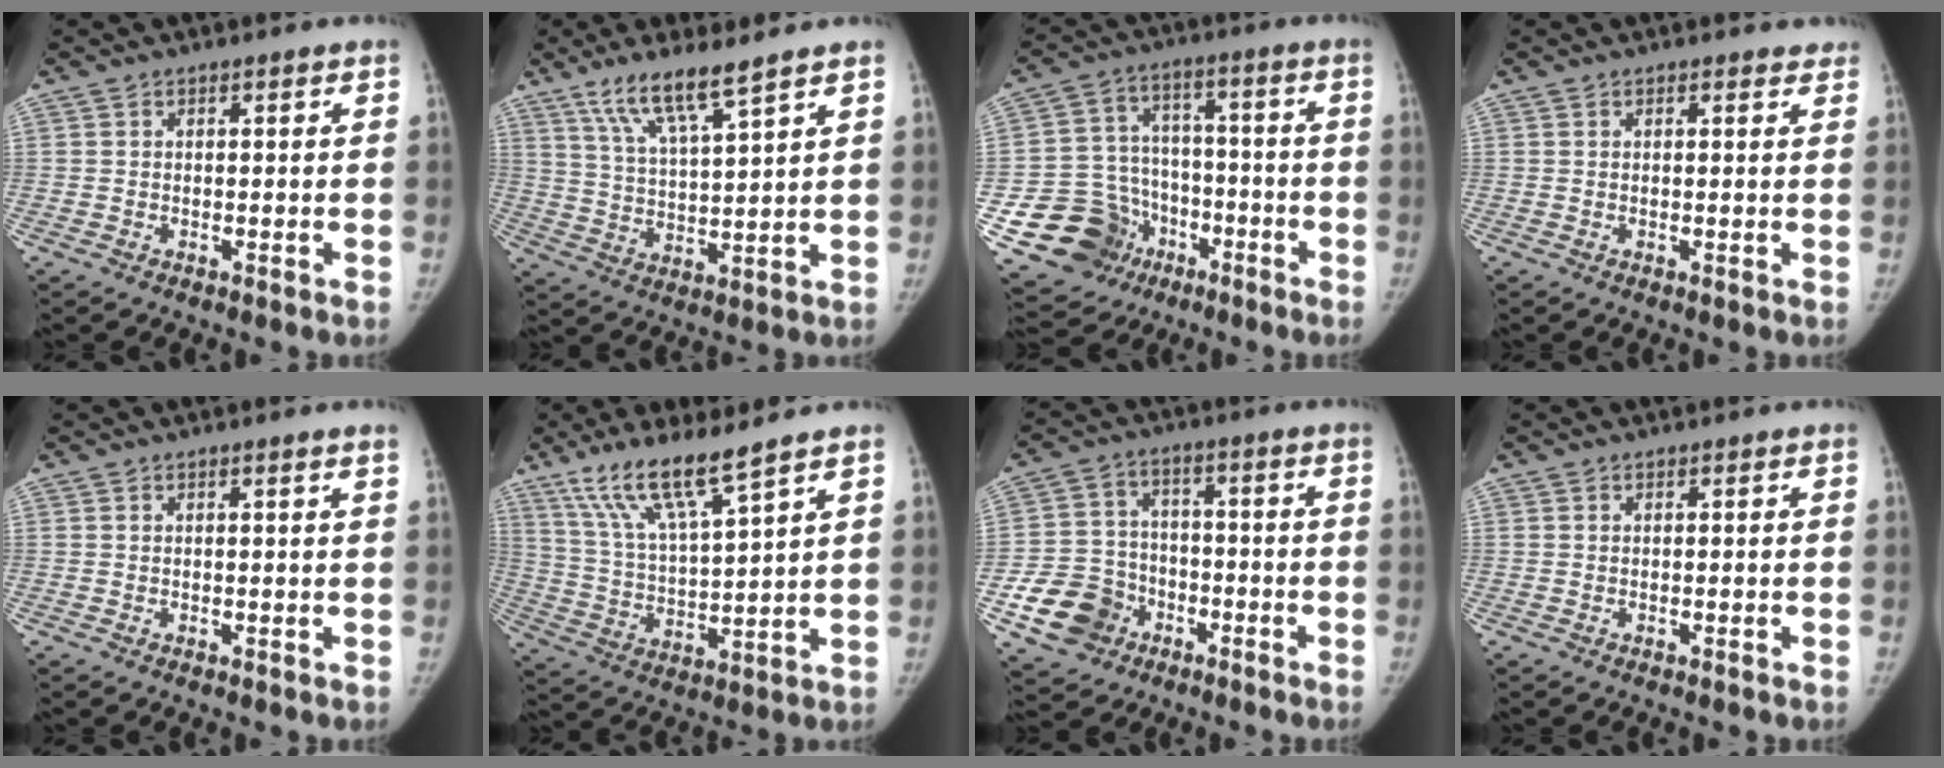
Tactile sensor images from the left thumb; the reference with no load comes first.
{"total": 9.7, "force": [6.9, 1.3, 6.7], "torque": [-0.120, -0.037, 0.139]}
{"total": 15.0, "force": [-6.3, 13.1, 3.8], "torque": [-0.033, 0.076, -0.091]}
{"total": 1.6, "force": [1.3, 0.6, 0.7], "torque": [0.001, -0.002, 0.010]}
{"total": 1.5, "force": [1.1, -0.3, 0.9], "torque": [-0.019, -0.001, 0.014]}
{"total": 12.6, "force": [9.2, 1.5, 8.5], "torque": [-0.155, -0.047, 0.186]}
{"total": 11.2, "force": [-5.2, 9.3, 3.4], "torque": [-0.035, 0.039, -0.088]}
{"total": 0.0}